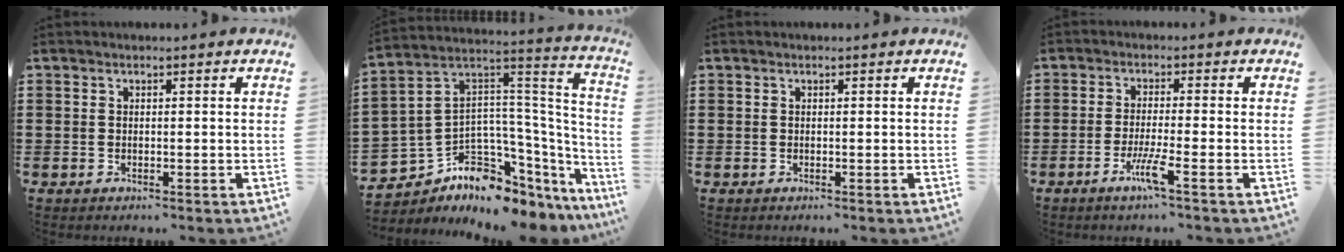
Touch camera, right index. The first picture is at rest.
{"total": 6.1, "force": [-3.0, 4.6, 2.6], "torque": [-0.087, -0.034, -0.056]}
{"total": 0.0}
{"total": 4.8, "force": [-2.7, -0.1, 3.9], "torque": [-0.079, -0.015, -0.050]}